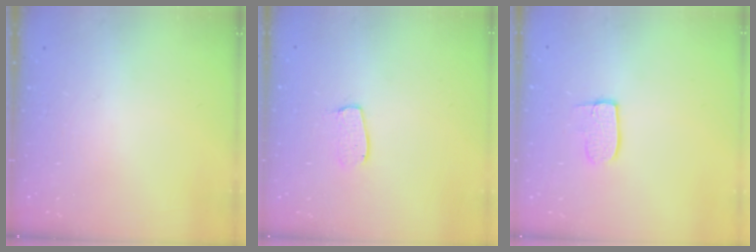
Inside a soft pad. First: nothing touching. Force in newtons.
{"total": 6.5, "press": 6.5, "slide": 0.5}
{"total": 7.0, "press": 7.0, "slide": 0.3}